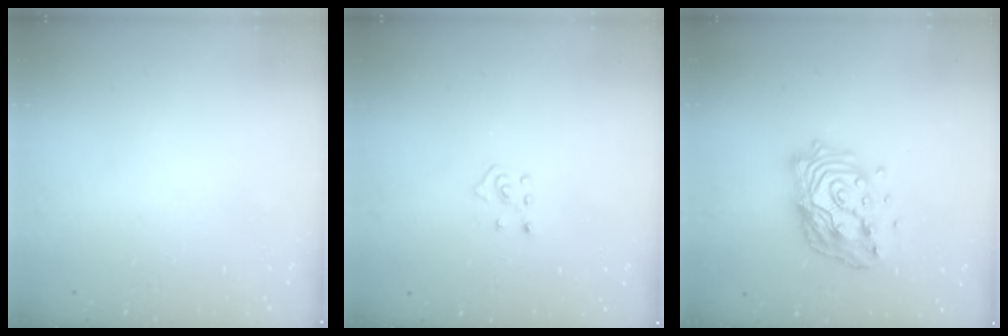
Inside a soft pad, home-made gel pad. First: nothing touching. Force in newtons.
{"total": 4.2, "press": 4.1, "slide": 0.7}
{"total": 17.6, "press": 17.0, "slide": 4.2}